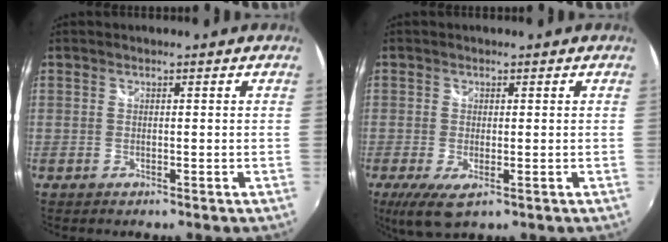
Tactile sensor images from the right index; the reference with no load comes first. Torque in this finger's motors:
{"motor_torque": [0.61, 0.12, 0.18, 0.09]}